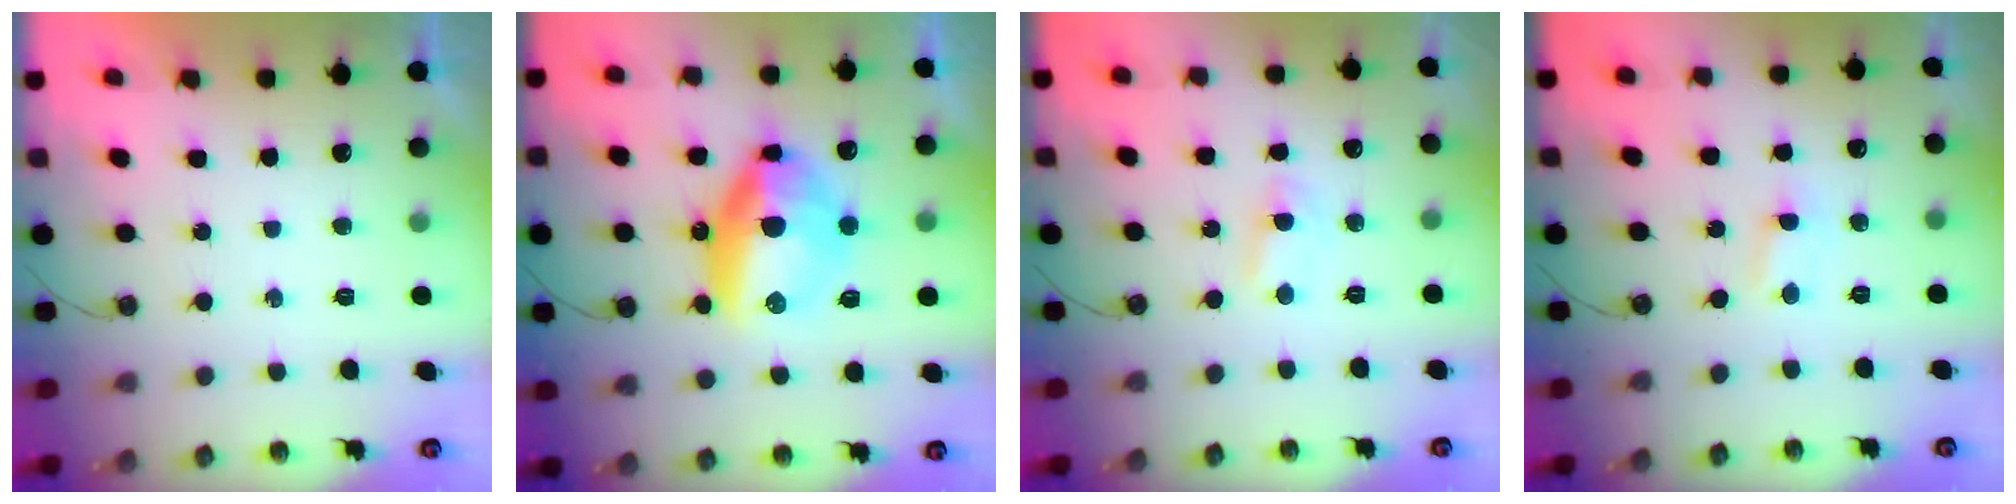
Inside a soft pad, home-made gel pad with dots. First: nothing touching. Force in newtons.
{"total": 14.6, "press": 14.4, "slide": 1.9}
{"total": 2.7, "press": 2.7, "slide": 0.3}
{"total": 0.6, "press": 0.6, "slide": 0.1}